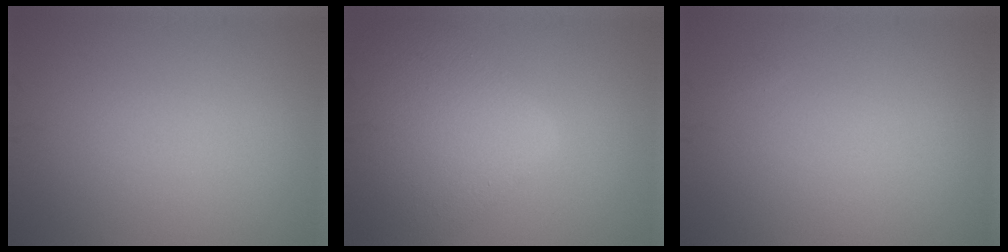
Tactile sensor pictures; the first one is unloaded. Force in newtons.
{"total": 8.3, "press": 8.3, "slide": 0.3}
{"total": 0.0}